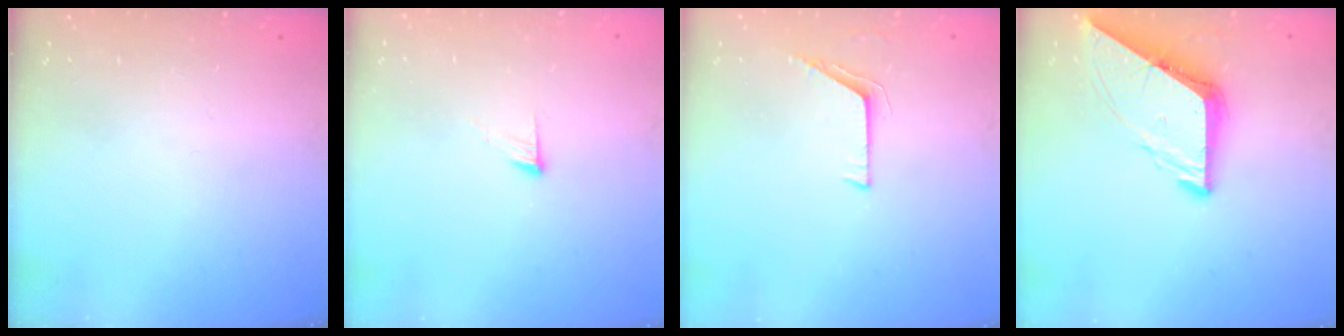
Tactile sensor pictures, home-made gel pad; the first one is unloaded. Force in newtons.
{"total": 4.5, "press": 4.5, "slide": 0.4}
{"total": 6.1, "press": 6.0, "slide": 0.6}
{"total": 9.5, "press": 9.5, "slide": 1.1}